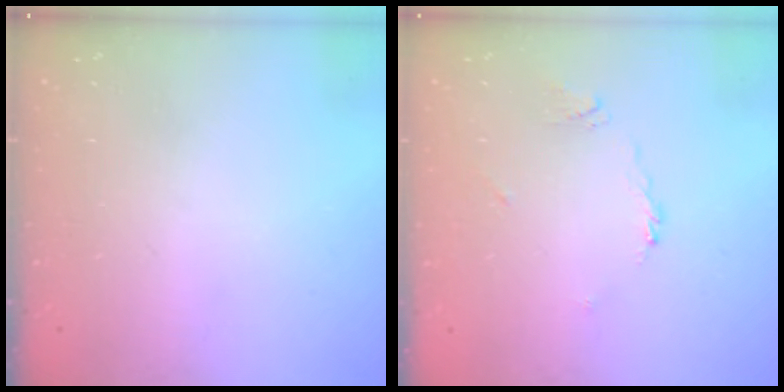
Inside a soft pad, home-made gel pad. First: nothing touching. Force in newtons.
{"total": 3.6, "press": 3.5, "slide": 0.6}